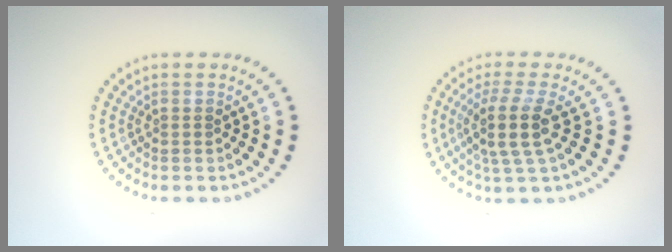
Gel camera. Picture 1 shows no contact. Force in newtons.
{"total": 3.7, "press": 2.9, "slide": 2.3}